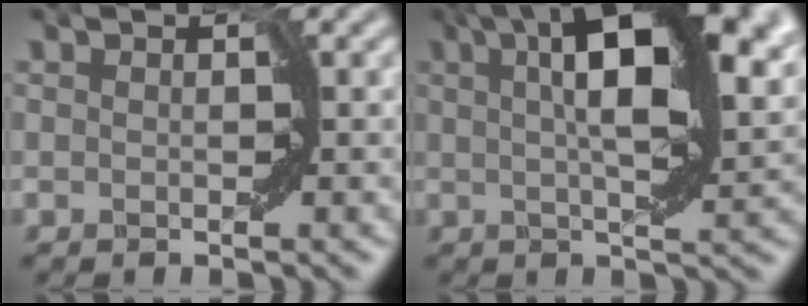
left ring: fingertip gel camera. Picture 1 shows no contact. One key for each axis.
{"total": 12.4, "fx": 4.4, "fy": 4.3, "fz": 10.7, "tx": -0.151, "ty": 0.016, "tz": 0.060}